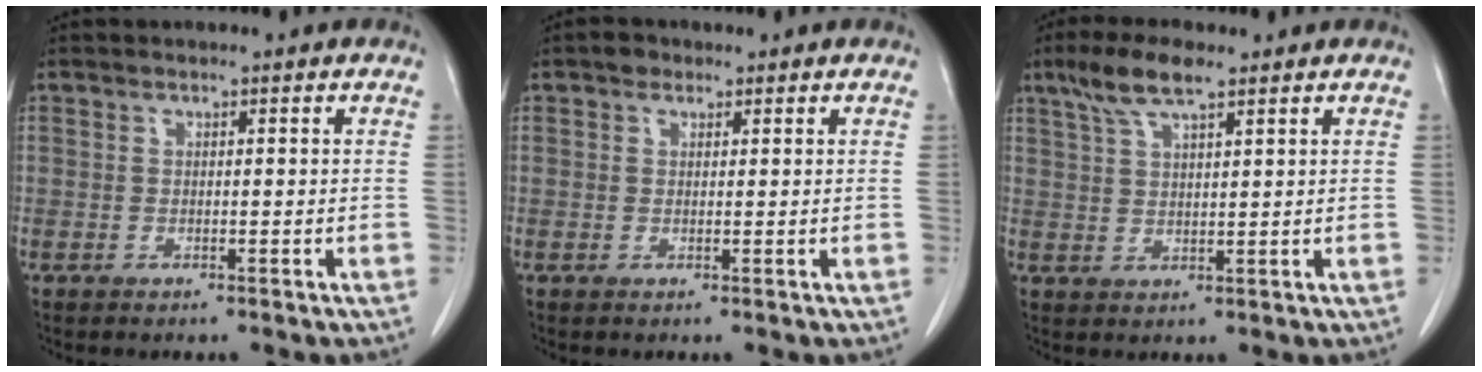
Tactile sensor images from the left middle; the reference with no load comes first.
{"total": 1.4, "force": [0.9, 1.0, 0.4], "torque": [-0.007, 0.004, 0.011]}
{"total": 6.3, "force": [4.3, 1.2, 4.4], "torque": [-0.100, 0.014, 0.084]}